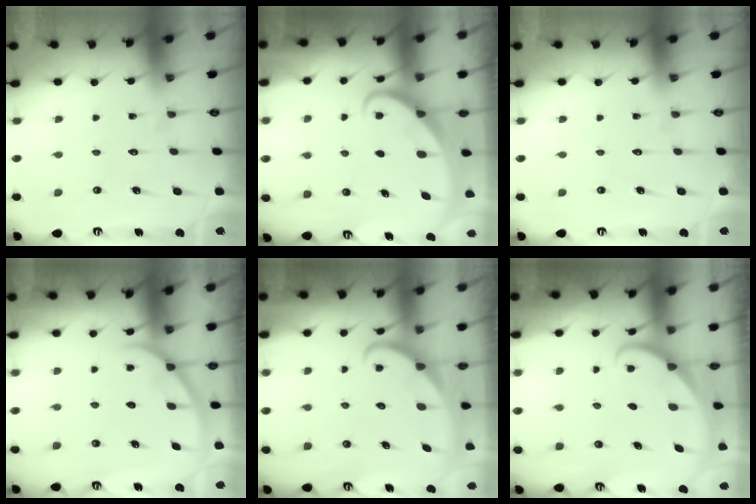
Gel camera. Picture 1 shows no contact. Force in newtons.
{"total": 2.0, "press": 2.0, "slide": 0.2}
{"total": 0.0}
{"total": 1.9, "press": 1.9, "slide": 0.2}
{"total": 2.1, "press": 2.1, "slide": 0.1}
{"total": 1.2, "press": 1.2, "slide": 0.0}